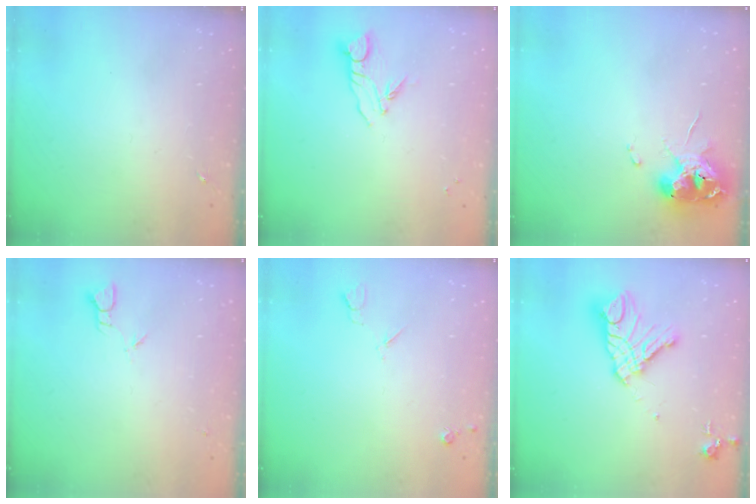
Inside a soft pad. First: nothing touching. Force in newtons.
{"total": 6.1, "press": 6.1, "slide": 0.5}
{"total": 10.3, "press": 10.3, "slide": 1.3}
{"total": 2.0, "press": 2.0, "slide": 0.1}
{"total": 4.1, "press": 4.0, "slide": 0.7}
{"total": 15.8, "press": 15.7, "slide": 1.7}